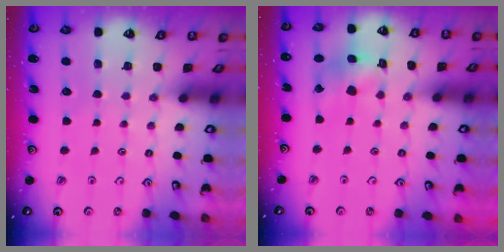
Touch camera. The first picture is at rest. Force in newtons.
{"total": 9.7, "press": 9.7, "slide": 1.1}